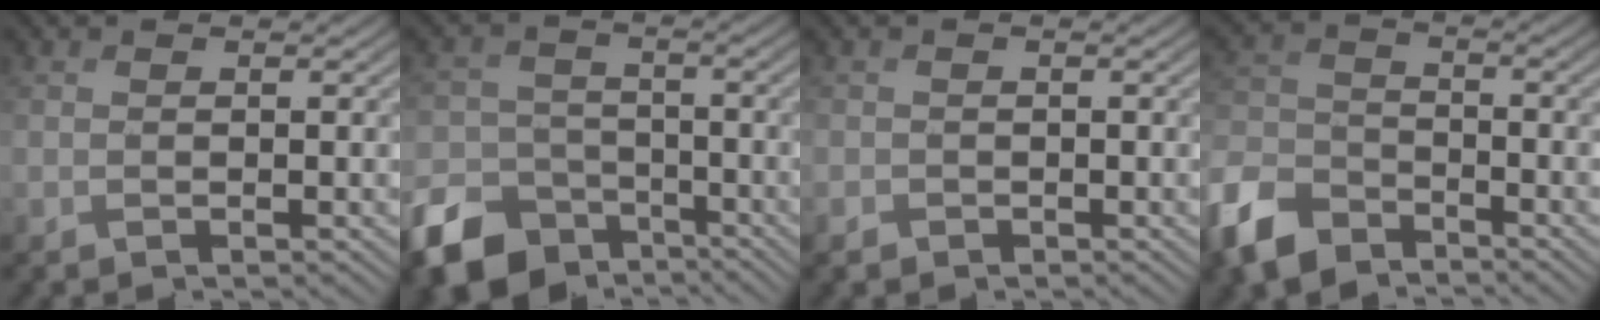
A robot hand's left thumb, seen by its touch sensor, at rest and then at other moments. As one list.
[{"total": 10.3, "force": [-6.8, 6.6, 3.9], "torque": [-0.099, -0.024, -0.134]}, {"total": 1.3, "force": [-0.9, 1.0, -0.2], "torque": [0.006, -0.005, -0.023]}, {"total": 9.2, "force": [-6.8, 4.9, 3.9], "torque": [-0.105, -0.014, -0.155]}]